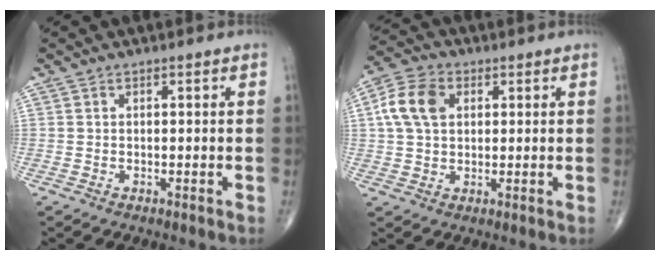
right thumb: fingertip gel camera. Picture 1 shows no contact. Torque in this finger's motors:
{"motor_torque": [-0.41, 0.45, 0.07, -0.03, 0.24]}